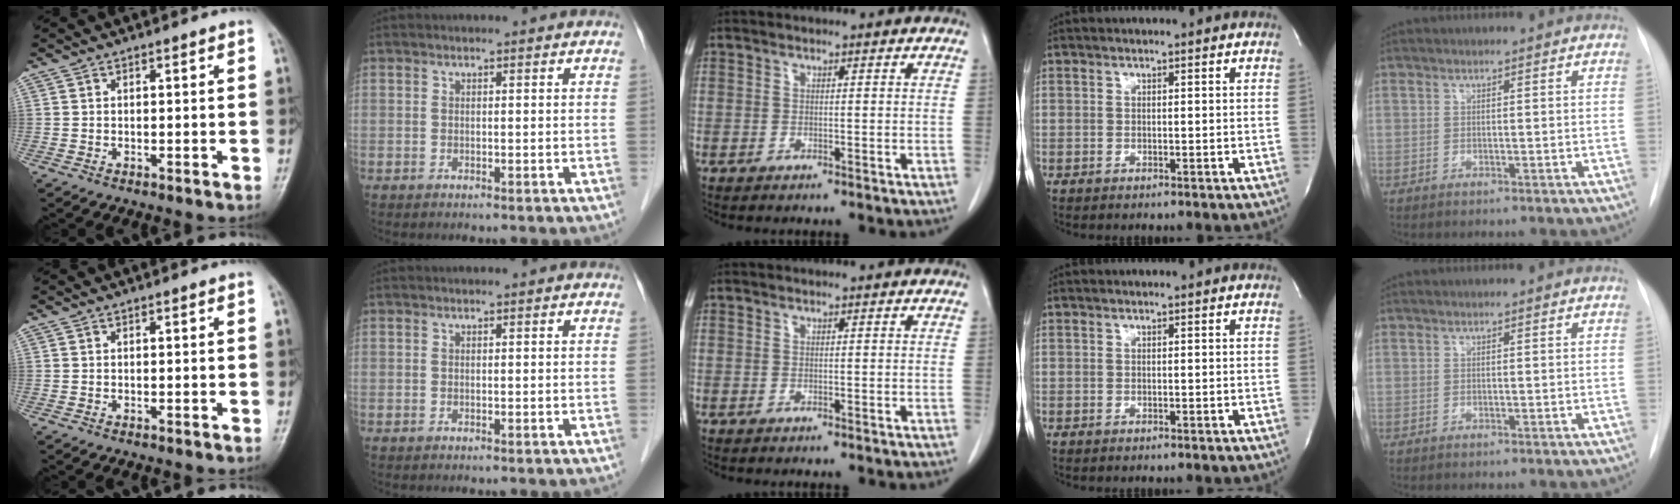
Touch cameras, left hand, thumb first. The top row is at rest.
{}